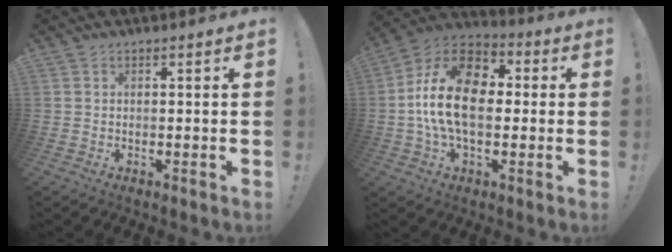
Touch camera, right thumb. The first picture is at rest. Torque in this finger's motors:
{"motor_torque": [1.80, 3.21, 1.16, -0.76, 0.58]}